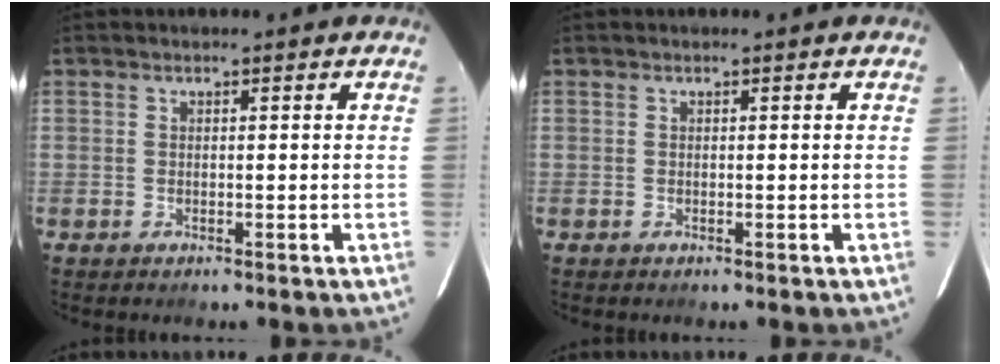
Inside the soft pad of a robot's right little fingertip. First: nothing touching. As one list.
[{"total": 0.0}]